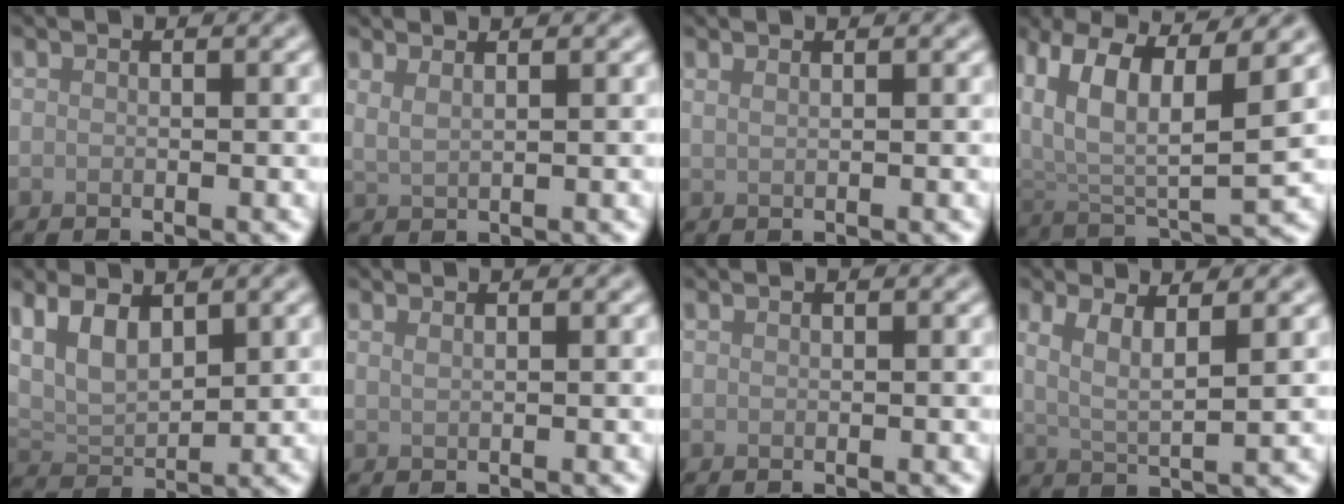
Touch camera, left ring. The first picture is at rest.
{"total": 1.8, "force": [1.3, 0.7, 1.0], "torque": [-0.014, -0.003, 0.023]}
{"total": 1.1, "force": [0.9, 0.5, 0.6], "torque": [-0.005, -0.003, 0.011]}
{"total": 11.5, "force": [4.4, 5.1, 9.2], "torque": [-0.170, 0.002, 0.083]}
{"total": 5.4, "force": [2.4, 2.9, 3.8], "torque": [-0.079, -0.001, 0.042]}
{"total": 0.9, "force": [0.6, 0.4, 0.5], "torque": [-0.005, -0.001, 0.007]}
{"total": 0.0}
{"total": 3.8, "force": [1.6, 1.1, 3.2], "torque": [-0.061, -0.004, 0.029]}